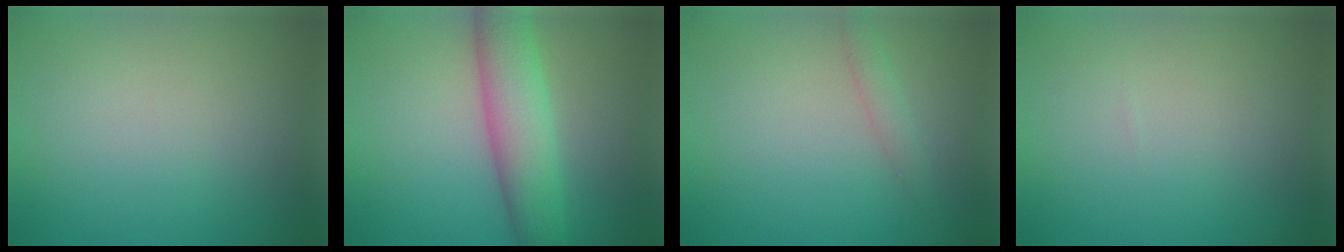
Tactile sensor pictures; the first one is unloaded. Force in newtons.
{"total": 6.3, "press": 6.3, "slide": 0.1}
{"total": 1.4, "press": 1.4, "slide": 0.1}
{"total": 0.0}